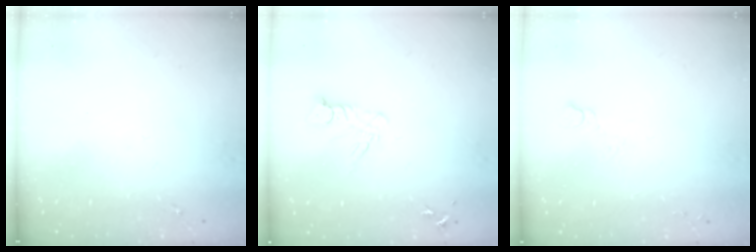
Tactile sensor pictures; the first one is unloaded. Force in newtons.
{"total": 7.0, "press": 7.0, "slide": 0.7}
{"total": 3.8, "press": 3.7, "slide": 0.5}